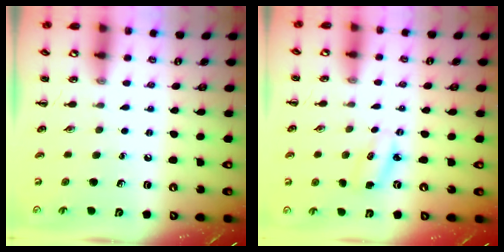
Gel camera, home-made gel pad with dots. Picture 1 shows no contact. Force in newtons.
{"total": 3.1, "press": 3.0, "slide": 0.7}